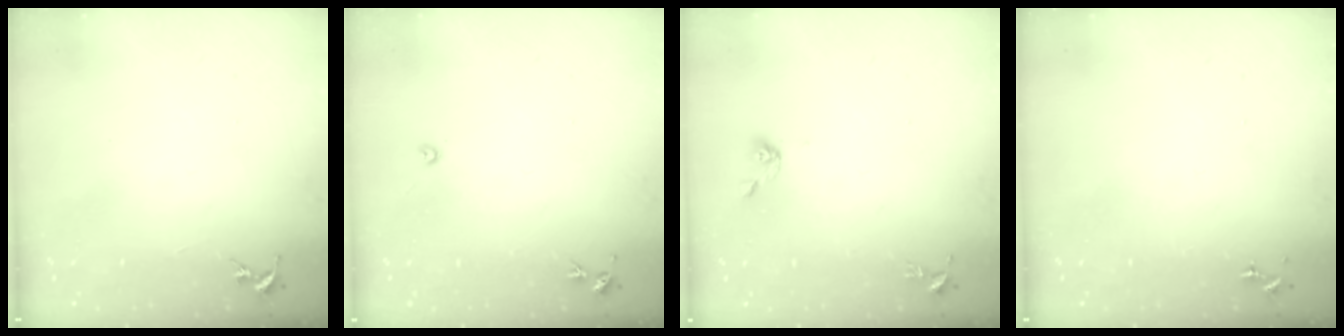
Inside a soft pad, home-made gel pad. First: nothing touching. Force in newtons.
{"total": 4.1, "press": 4.1, "slide": 0.4}
{"total": 5.2, "press": 4.6, "slide": 2.3}
{"total": 0.0}